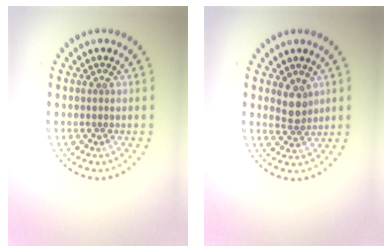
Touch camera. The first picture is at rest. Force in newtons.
{"total": 2.1, "press": 1.8, "slide": 1.0}